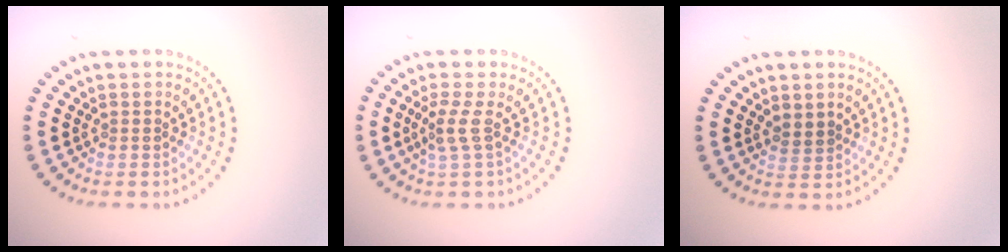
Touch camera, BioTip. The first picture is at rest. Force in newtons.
{"total": 1.8, "press": 1.3, "slide": 1.3}
{"total": 1.1, "press": 1.0, "slide": 0.5}